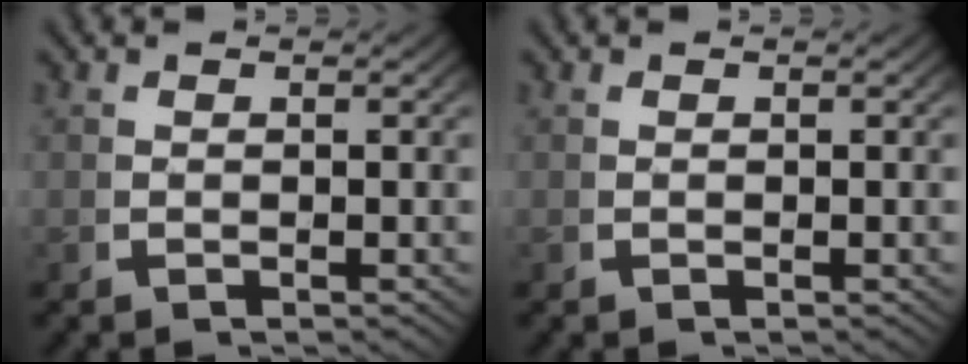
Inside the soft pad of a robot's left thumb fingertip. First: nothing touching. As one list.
[{"total": 0.0}]